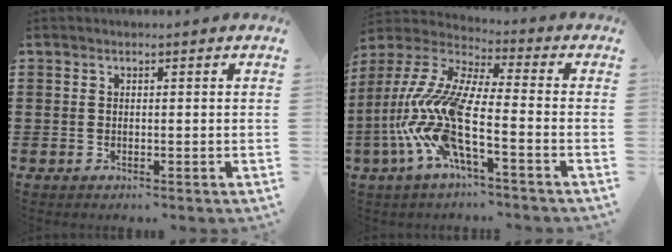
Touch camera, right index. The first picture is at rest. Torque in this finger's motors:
{"motor_torque": [2.14, 0.00, 1.05, 0.21]}